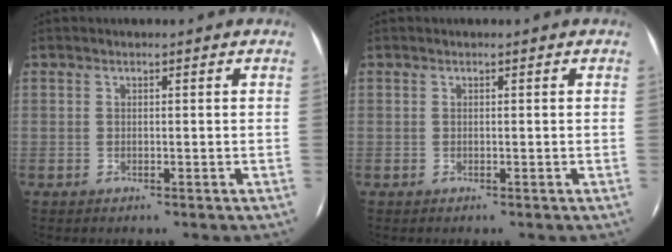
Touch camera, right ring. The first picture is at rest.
{"total": 0.0}